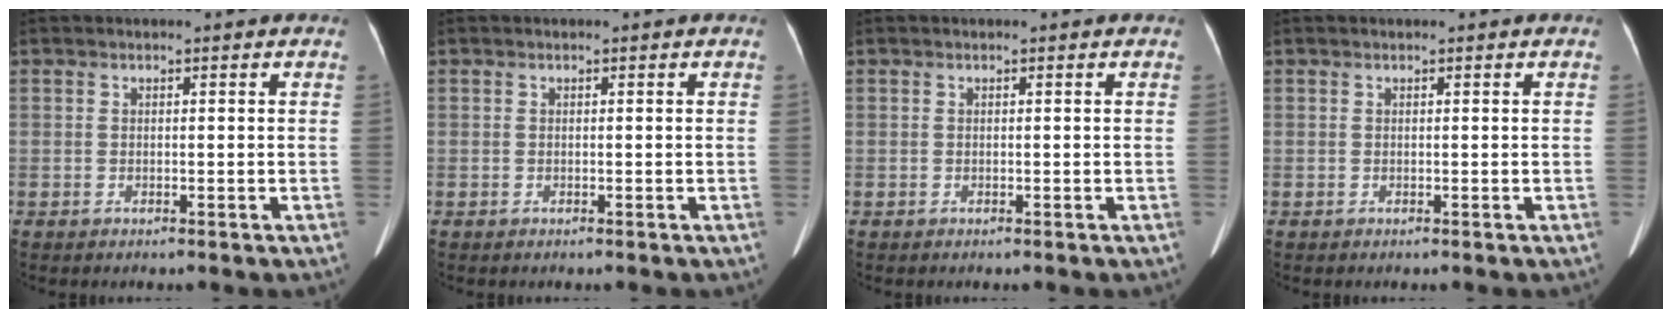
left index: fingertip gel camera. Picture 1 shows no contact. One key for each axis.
{"total": 0.0}
{"total": 0.0}
{"total": 0.0}